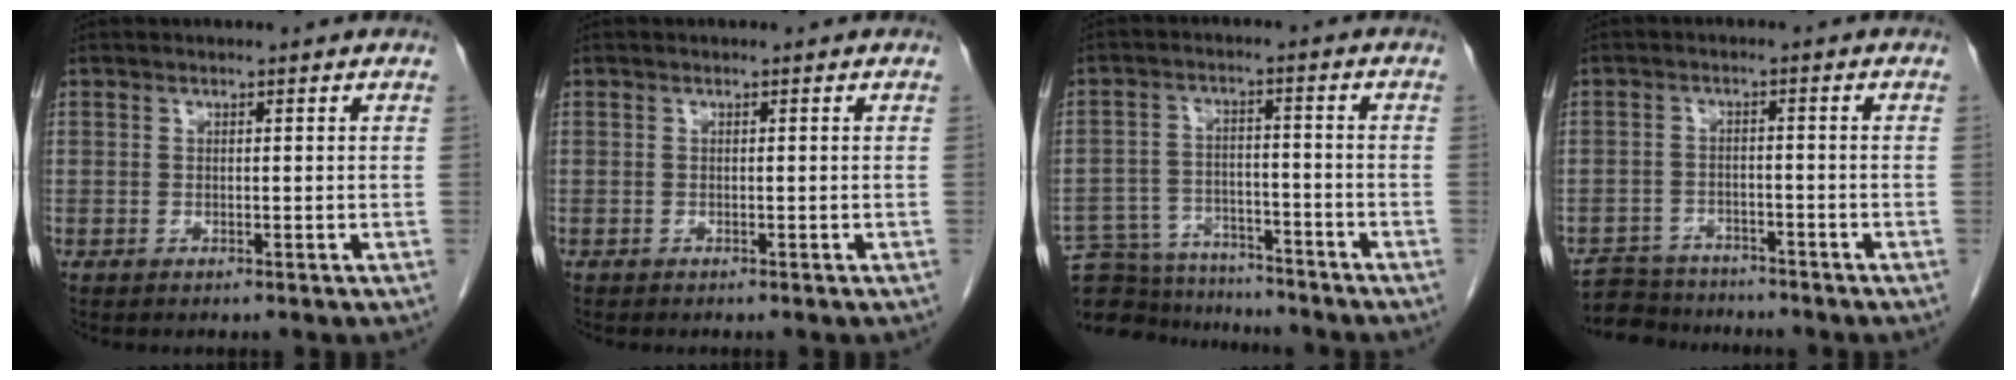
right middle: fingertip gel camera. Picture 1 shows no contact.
{"total": 0.0}
{"total": 14.4, "force": [-13.5, 4.1, 3.1], "torque": [-0.059, 0.017, -0.199]}
{"total": 6.9, "force": [-6.5, 2.2, 0.4], "torque": [-0.002, 0.003, -0.103]}